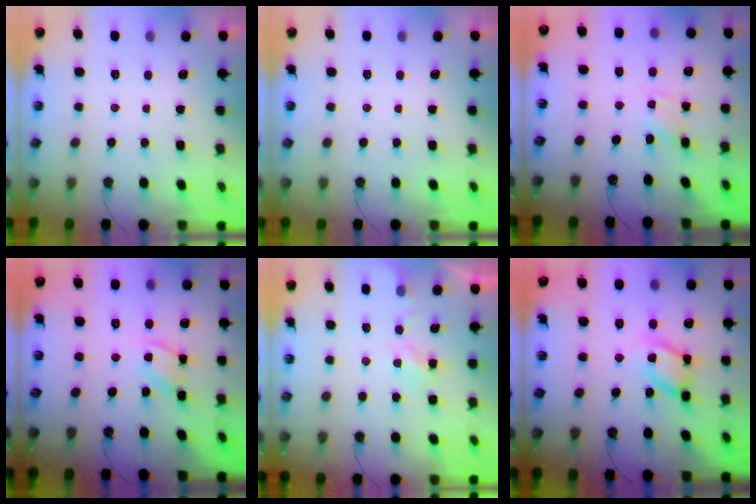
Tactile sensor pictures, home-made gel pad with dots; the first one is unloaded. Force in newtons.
{"total": 0.0}
{"total": 1.5, "press": 1.4, "slide": 0.2}
{"total": 9.7, "press": 9.7, "slide": 0.6}
{"total": 2.2, "press": 2.1, "slide": 0.4}
{"total": 14.0, "press": 14.0, "slide": 1.1}